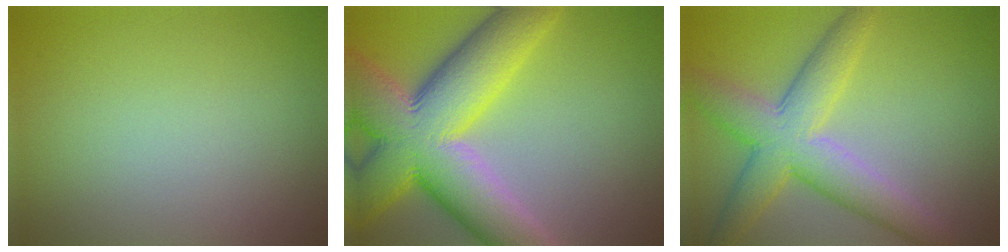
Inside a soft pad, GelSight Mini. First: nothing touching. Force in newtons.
{"total": 13.7, "press": 13.7, "slide": 1.0}
{"total": 6.8, "press": 6.8, "slide": 0.3}